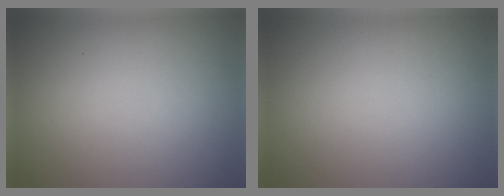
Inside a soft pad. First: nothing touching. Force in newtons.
{"total": 0.0}